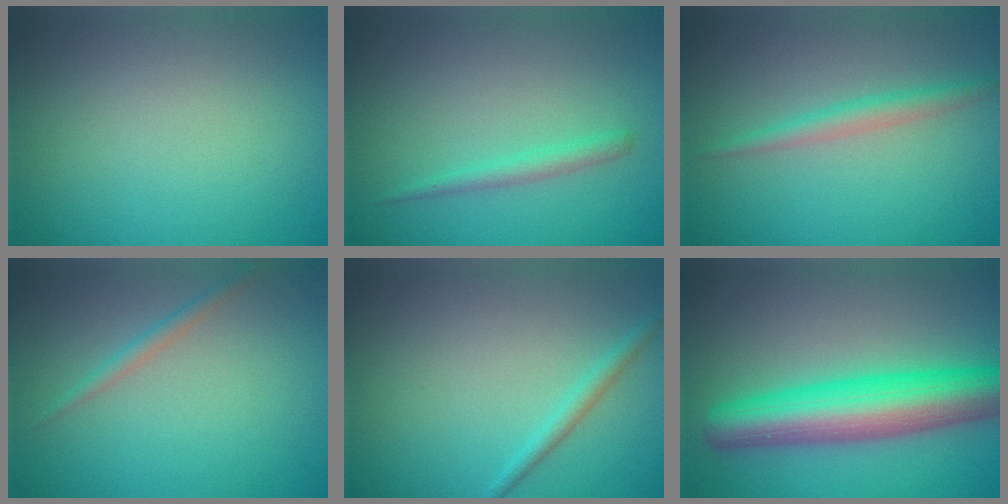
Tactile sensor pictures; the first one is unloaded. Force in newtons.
{"total": 1.5, "press": 1.5, "slide": 0.0}
{"total": 2.0, "press": 2.0, "slide": 0.1}
{"total": 1.3, "press": 1.3, "slide": 0.0}
{"total": 1.4, "press": 1.4, "slide": 0.1}
{"total": 8.9, "press": 8.9, "slide": 0.2}